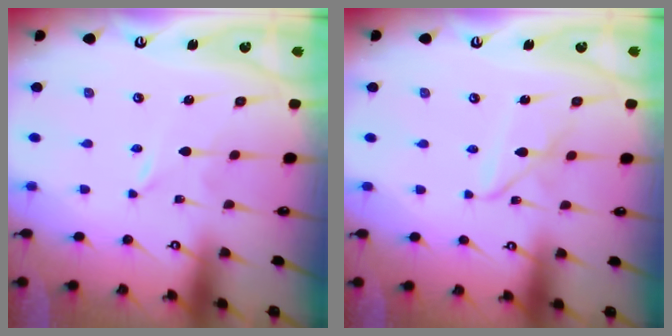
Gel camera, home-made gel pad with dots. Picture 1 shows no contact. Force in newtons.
{"total": 5.0, "press": 5.0, "slide": 0.4}